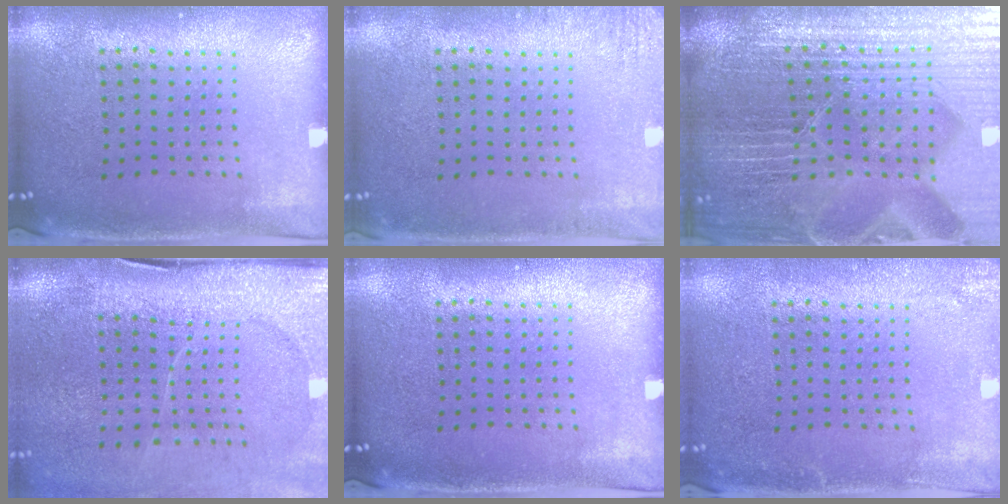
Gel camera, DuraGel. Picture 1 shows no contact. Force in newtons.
{"total": 1.5, "press": 1.5, "slide": 0.2}
{"total": 6.7, "press": 5.9, "slide": 3.2}
{"total": 4.4, "press": 3.5, "slide": 2.6}
{"total": 0.0}
{"total": 1.8, "press": 1.8, "slide": 0.2}